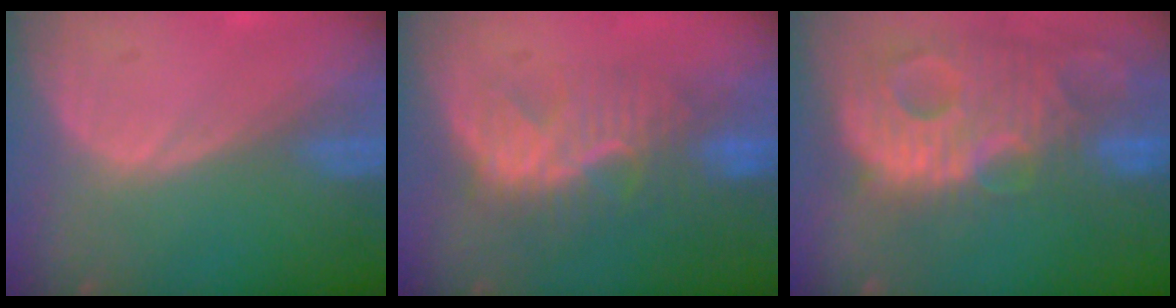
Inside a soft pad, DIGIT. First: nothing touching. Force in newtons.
{"total": 9.1, "press": 8.4, "slide": 3.5}
{"total": 13.9, "press": 12.0, "slide": 7.1}